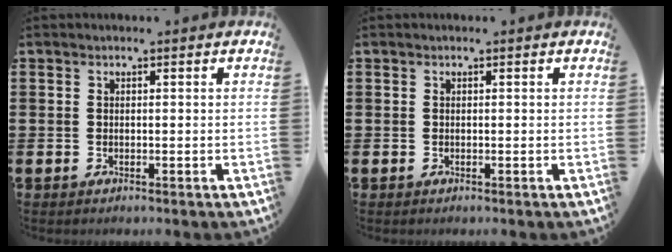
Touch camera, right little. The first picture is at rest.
{"total": 0.0}